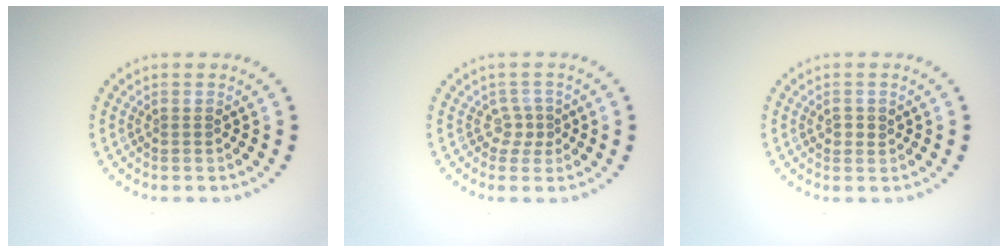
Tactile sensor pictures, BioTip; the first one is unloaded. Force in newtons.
{"total": 1.5, "press": 1.0, "slide": 1.1}
{"total": 1.2, "press": 1.0, "slide": 0.6}